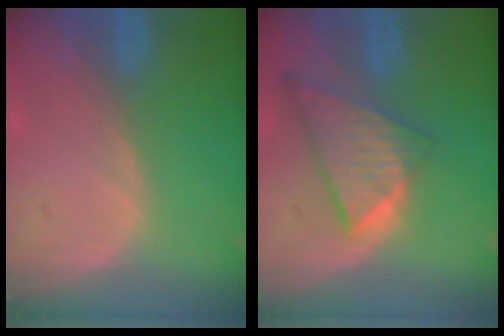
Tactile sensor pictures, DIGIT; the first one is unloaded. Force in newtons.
{"total": 8.7, "press": 7.5, "slide": 4.4}